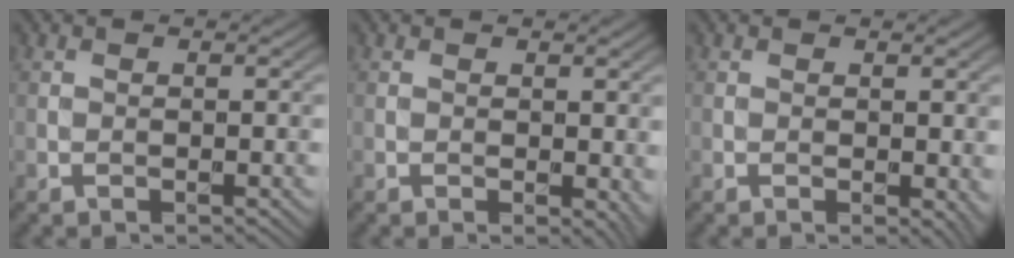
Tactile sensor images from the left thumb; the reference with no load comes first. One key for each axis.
{"total": 2.0, "fx": 0.1, "fy": 1.2, "fz": 1.7, "tx": -0.016, "ty": -0.007, "tz": 0.004}
{"total": 1.7, "fx": 0.0, "fy": 1.0, "fz": 1.4, "tx": -0.014, "ty": -0.007, "tz": 0.003}